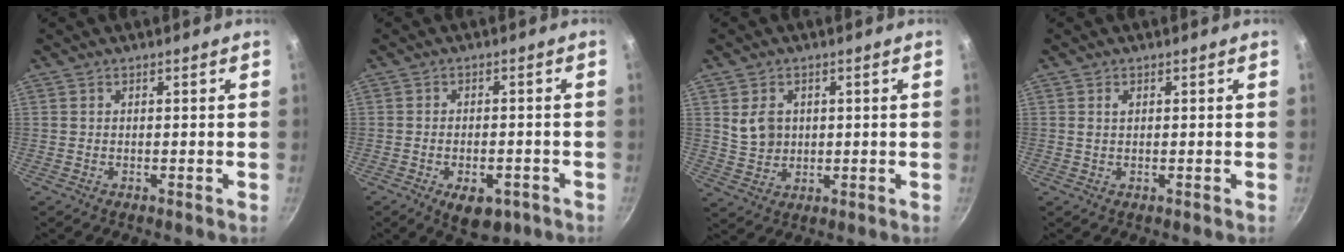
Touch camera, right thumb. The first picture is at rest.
{"total": 7.2, "force": [-3.6, 3.9, 4.8], "torque": [-0.060, 0.011, -0.045]}
{"total": 5.4, "force": [1.4, 4.4, 2.9], "torque": [-0.034, -0.008, 0.034]}
{"total": 1.1, "force": [0.4, 0.7, 0.8], "torque": [-0.017, -0.003, 0.009]}